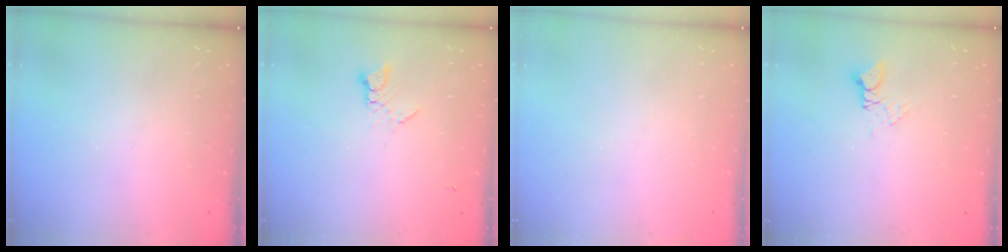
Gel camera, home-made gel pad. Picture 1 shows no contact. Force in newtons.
{"total": 3.6, "press": 3.6, "slide": 0.5}
{"total": 0.0}
{"total": 3.6, "press": 3.5, "slide": 0.2}